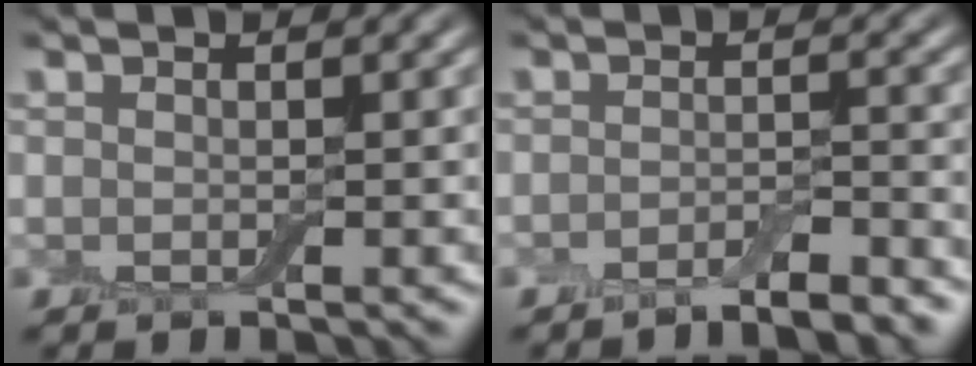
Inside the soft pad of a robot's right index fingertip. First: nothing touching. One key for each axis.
{"total": 3.2, "fx": -2.5, "fy": 0.5, "fz": 1.9, "tx": -0.026, "ty": 0.004, "tz": -0.042}